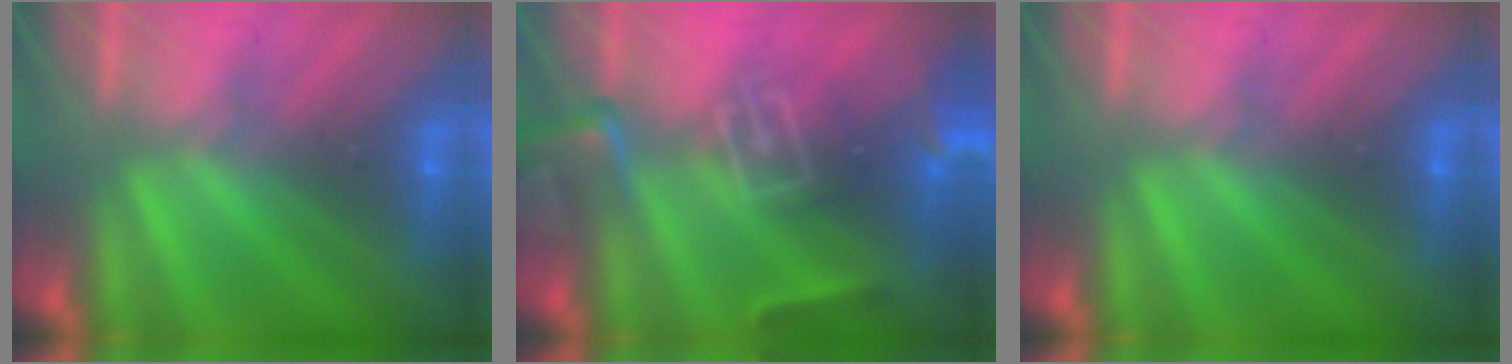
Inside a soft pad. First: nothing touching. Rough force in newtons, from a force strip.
{"total": 8.0}
{"total": 0.0}